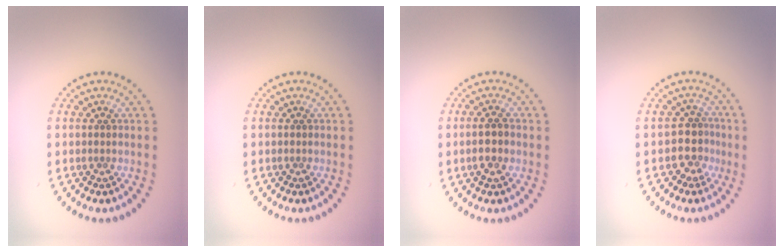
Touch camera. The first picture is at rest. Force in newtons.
{"total": 0.0}
{"total": 2.0, "press": 1.9, "slide": 0.6}
{"total": 2.3, "press": 1.8, "slide": 1.5}